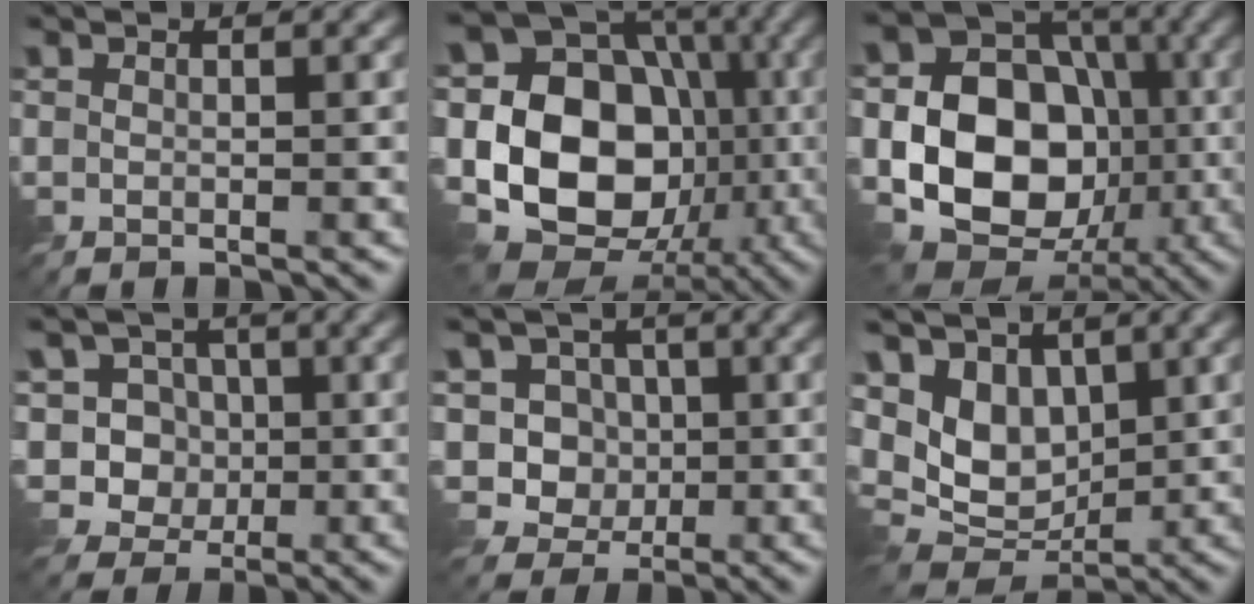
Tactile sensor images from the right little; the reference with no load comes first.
{"total": 18.4, "force": [-3.1, 14.8, 10.5], "torque": [-0.182, 0.013, -0.075]}
{"total": 14.4, "force": [-2.5, 11.4, 8.4], "torque": [-0.131, -0.006, -0.061]}
{"total": 7.1, "force": [0.5, 6.5, 2.9], "torque": [-0.062, 0.018, -0.017]}
{"total": 6.1, "force": [0.1, 5.6, 2.5], "torque": [-0.052, 0.013, -0.022]}
{"total": 7.4, "force": [1.8, 5.4, 4.7], "torque": [-0.110, -0.004, 0.026]}